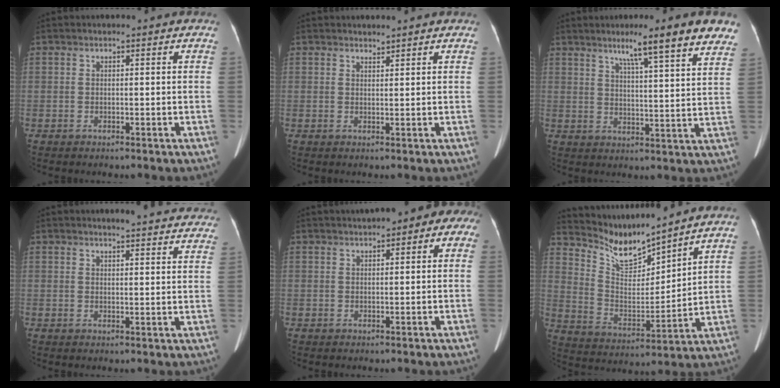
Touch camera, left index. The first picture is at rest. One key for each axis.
{"total": 1.0, "fx": 1.0, "fy": 0.0, "fz": 0.0, "tx": -0.008, "ty": 0.003, "tz": 0.018}
{"total": 12.8, "fx": 9.3, "fy": 0.2, "fz": 8.8, "tx": -0.114, "ty": 0.008, "tz": 0.115}
{"total": 13.3, "fx": 12.3, "fy": 2.0, "fz": 4.6, "tx": -0.039, "ty": -0.003, "tz": 0.127}
{"total": 6.2, "fx": 2.8, "fy": 3.1, "fz": 4.6, "tx": -0.046, "ty": 0.035, "tz": 0.031}
{"total": 9.6, "fx": 9.4, "fy": 0.4, "fz": 1.9, "tx": -0.054, "ty": -0.007, "tz": 0.194}